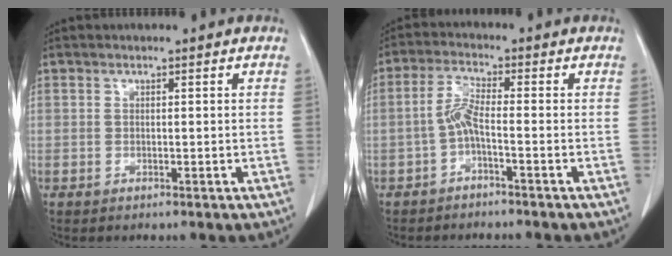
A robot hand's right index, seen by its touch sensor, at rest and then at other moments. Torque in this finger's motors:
{"motor_torque": [0.64, -0.36, 0.36, 0.11]}